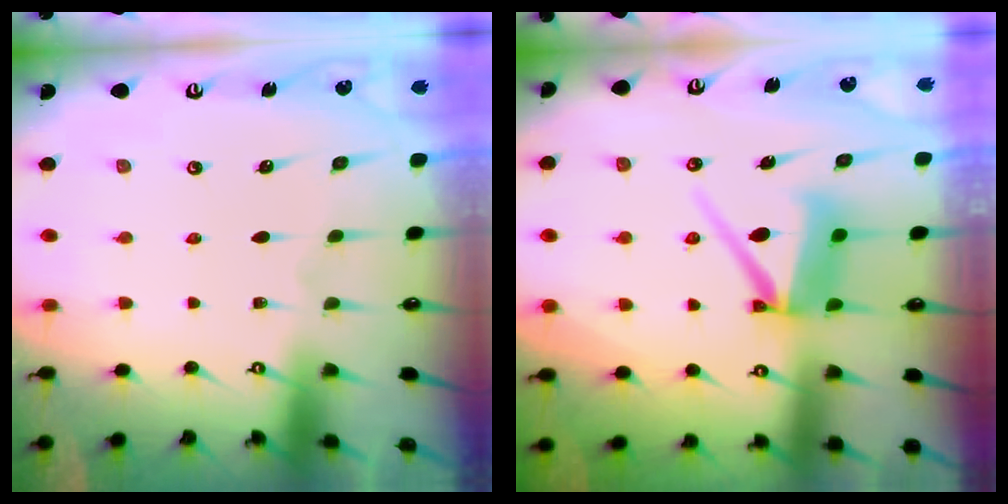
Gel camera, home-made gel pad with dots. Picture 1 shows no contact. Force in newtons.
{"total": 8.5, "press": 8.4, "slide": 1.0}